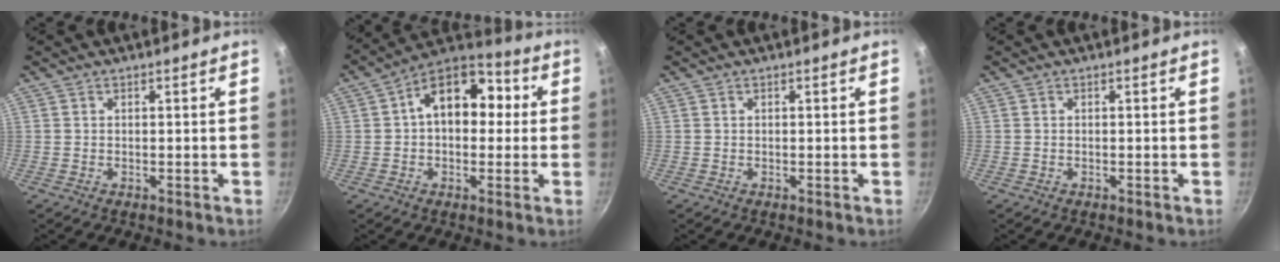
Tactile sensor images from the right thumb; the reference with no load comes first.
{"total": 13.5, "force": [1.9, 8.7, 10.2], "torque": [-0.113, 0.037, 0.013]}
{"total": 0.0}
{"total": 0.0}